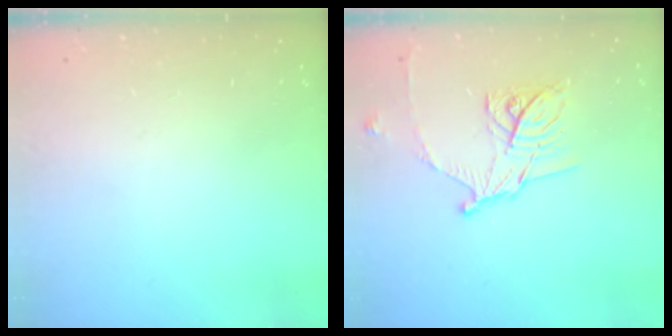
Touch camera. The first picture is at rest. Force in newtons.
{"total": 13.5, "press": 13.5, "slide": 0.1}